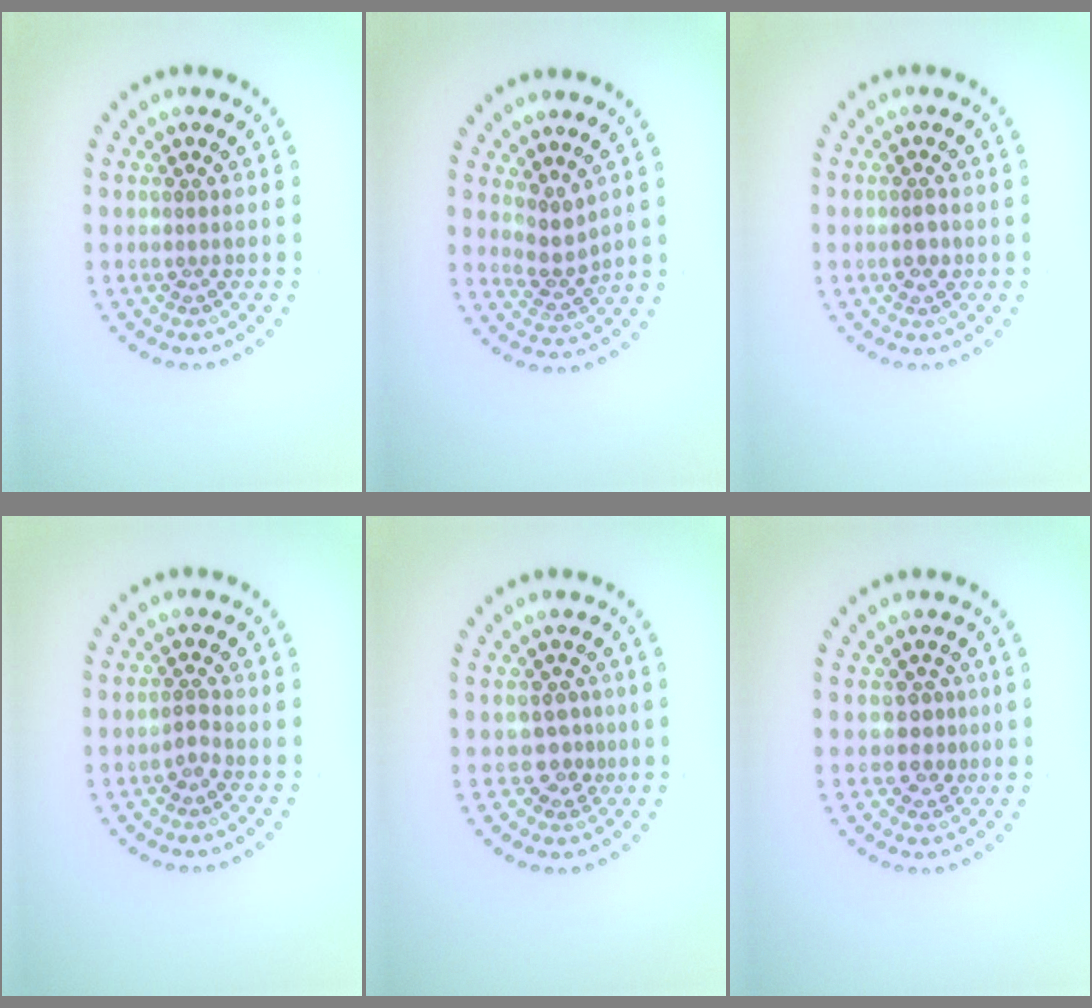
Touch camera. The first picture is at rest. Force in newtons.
{"total": 2.2, "press": 1.7, "slide": 1.4}
{"total": 1.2, "press": 1.2, "slide": 0.4}
{"total": 1.1, "press": 0.9, "slide": 0.6}
{"total": 2.1, "press": 1.4, "slide": 1.6}
{"total": 2.0, "press": 1.4, "slide": 1.4}